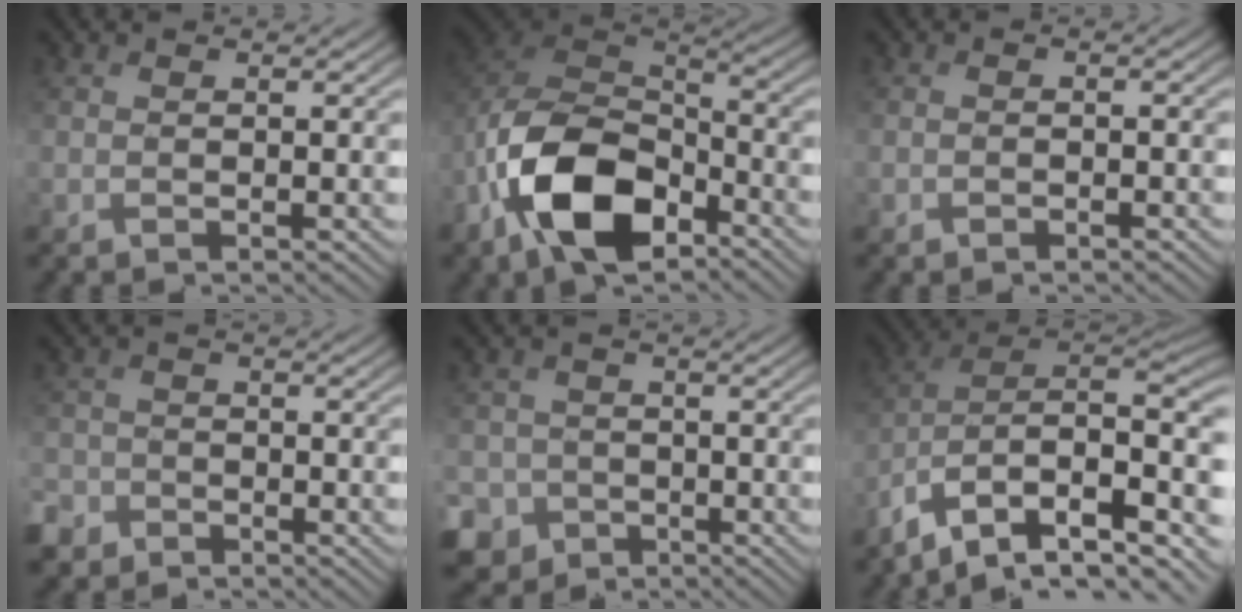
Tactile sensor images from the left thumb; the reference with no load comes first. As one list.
[{"total": 14.8, "force": [-7.1, 8.1, 10.1], "torque": [-0.222, -0.020, -0.148]}, {"total": 0.5, "force": [-0.3, 0.0, 0.5], "torque": [-0.009, 0.002, -0.002]}, {"total": 4.0, "force": [-2.8, 2.7, 0.7], "torque": [-0.013, -0.001, -0.062]}, {"total": 6.3, "force": [-2.7, 5.6, 1.0], "torque": [-0.042, -0.017, -0.069]}, {"total": 14.5, "force": [-7.9, 7.6, 9.6], "torque": [-0.213, -0.023, -0.140]}]